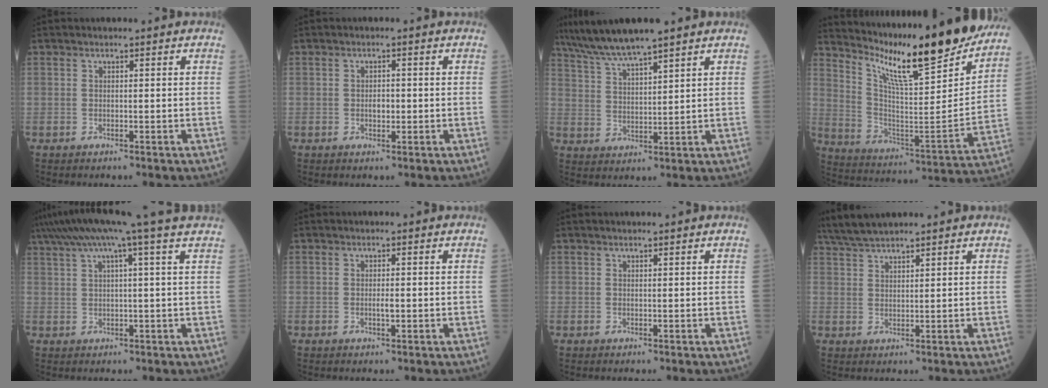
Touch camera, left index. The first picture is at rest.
{"total": 1.5, "force": [-0.3, 0.9, 1.1], "torque": [-0.018, 0.002, -0.005]}
{"total": 8.0, "force": [6.9, -0.3, 4.2], "torque": [-0.087, 0.017, 0.133]}
{"total": 23.6, "force": [19.9, 1.5, 12.6], "torque": [-0.209, -0.064, 0.298]}
{"total": 12.0, "force": [8.8, -2.0, 7.8], "torque": [-0.134, 0.030, 0.118]}
{"total": 1.0, "force": [-0.3, 0.2, 0.9], "torque": [-0.017, -0.001, -0.004]}
{"total": 0.9, "force": [0.8, -0.1, 0.5], "torque": [-0.005, 0.009, 0.015]}
{"total": 5.9, "force": [5.4, 0.1, 2.5], "torque": [-0.055, 0.032, 0.106]}